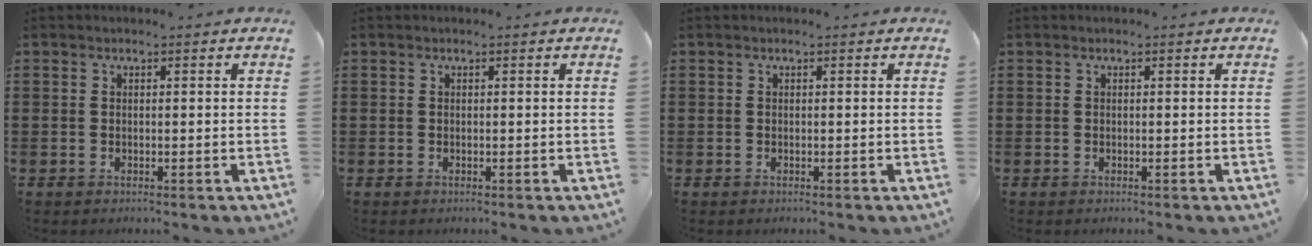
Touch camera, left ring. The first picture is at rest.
{"total": 0.0}
{"total": 0.0}
{"total": 0.0}